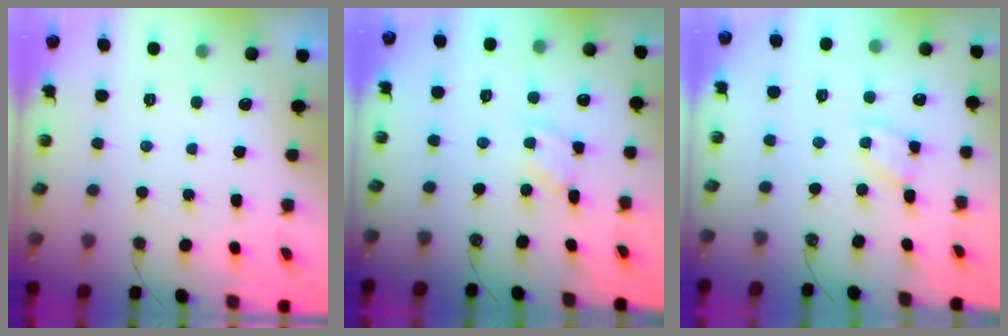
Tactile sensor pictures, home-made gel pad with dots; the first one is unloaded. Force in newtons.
{"total": 2.4, "press": 2.4, "slide": 0.2}
{"total": 2.8, "press": 2.8, "slide": 0.3}